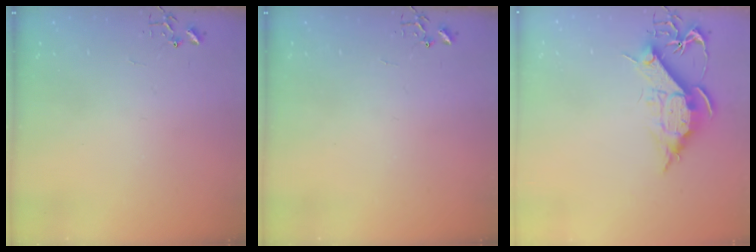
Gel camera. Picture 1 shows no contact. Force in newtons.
{"total": 0.0}
{"total": 10.9, "press": 10.9, "slide": 1.1}